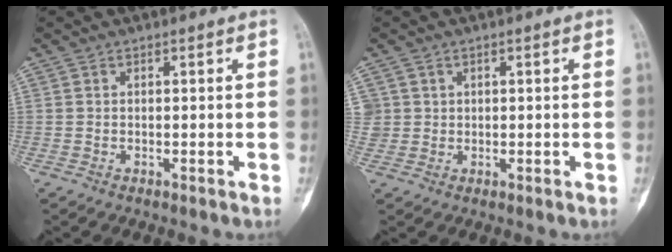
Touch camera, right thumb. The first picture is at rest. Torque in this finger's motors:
{"motor_torque": [-0.03, 0.05, 0.16, 0.16, 0.00]}